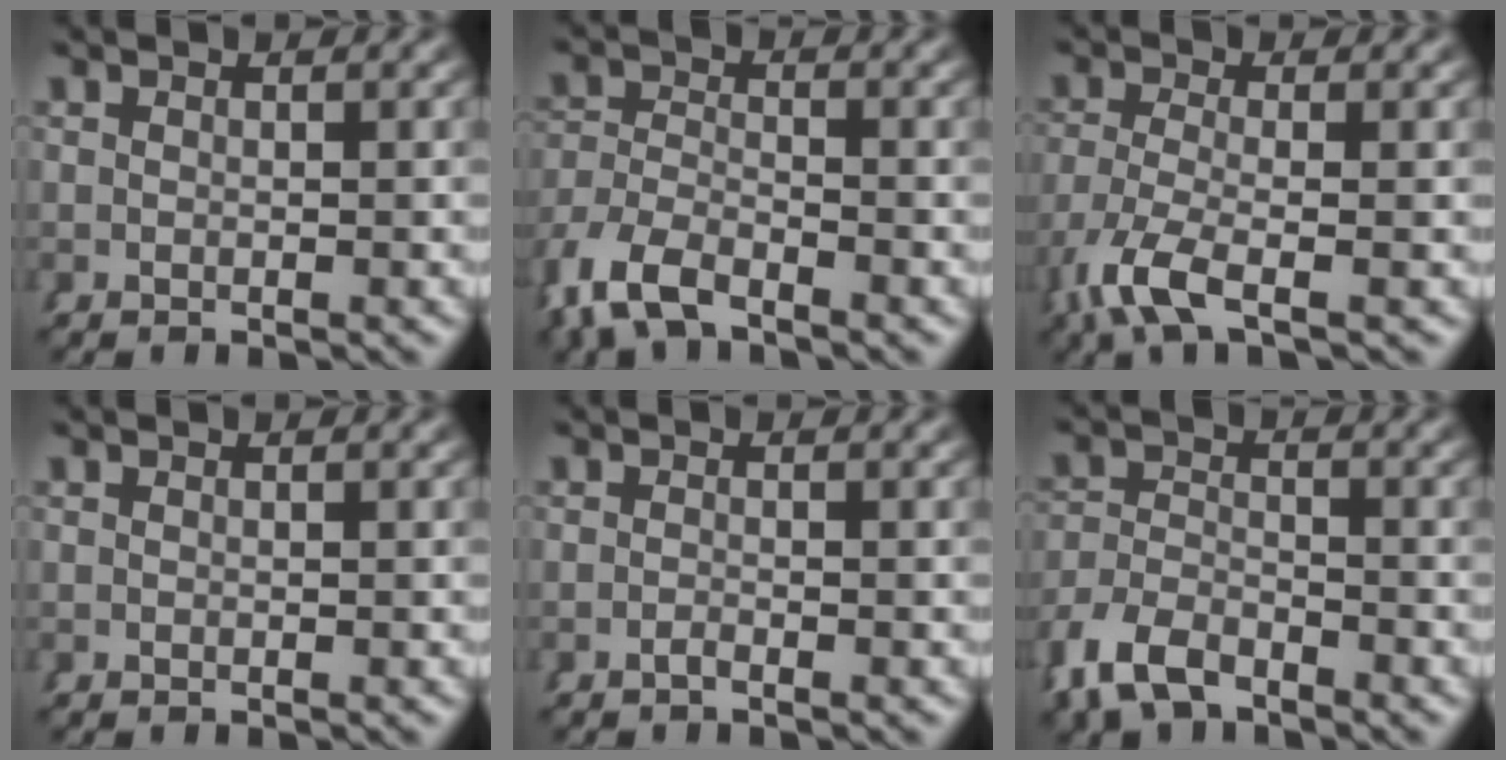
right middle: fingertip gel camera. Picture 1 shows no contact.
{"total": 4.7, "force": [-3.2, 2.7, 2.1], "torque": [-0.068, -0.026, -0.048]}
{"total": 4.5, "force": [-2.1, 1.5, 3.6], "torque": [-0.092, -0.034, -0.018]}
{"total": 0.0}
{"total": 0.9, "force": [-0.7, -0.6, 0.1], "torque": [0.002, -0.002, -0.015]}
{"total": 4.9, "force": [-3.6, 2.8, 1.7], "torque": [-0.044, -0.022, -0.056]}